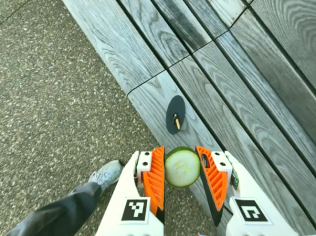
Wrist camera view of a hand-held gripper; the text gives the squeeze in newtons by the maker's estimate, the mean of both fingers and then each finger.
{"total": 12.9, "left": 13.0, "right": 12.8}